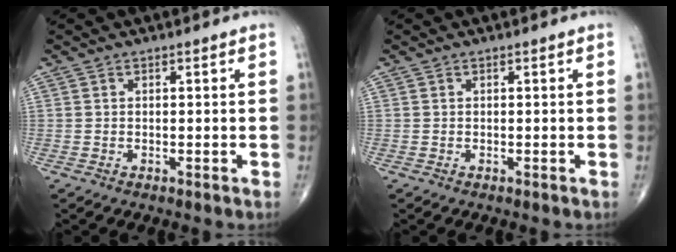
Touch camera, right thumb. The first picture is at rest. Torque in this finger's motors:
{"motor_torque": [-0.04, 0.04, -0.03, 0.03, 0.01]}